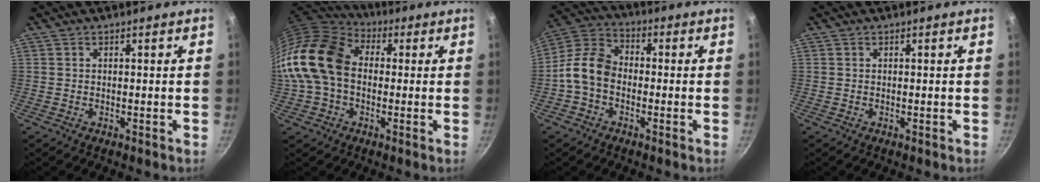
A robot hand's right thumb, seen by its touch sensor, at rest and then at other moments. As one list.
[{"total": 19.0, "force": [0.0, 13.9, 12.9], "torque": [-0.244, 0.042, -0.015]}, {"total": 9.3, "force": [-2.1, 6.8, 6.0], "torque": [-0.100, 0.035, -0.063]}, {"total": 0.0}]